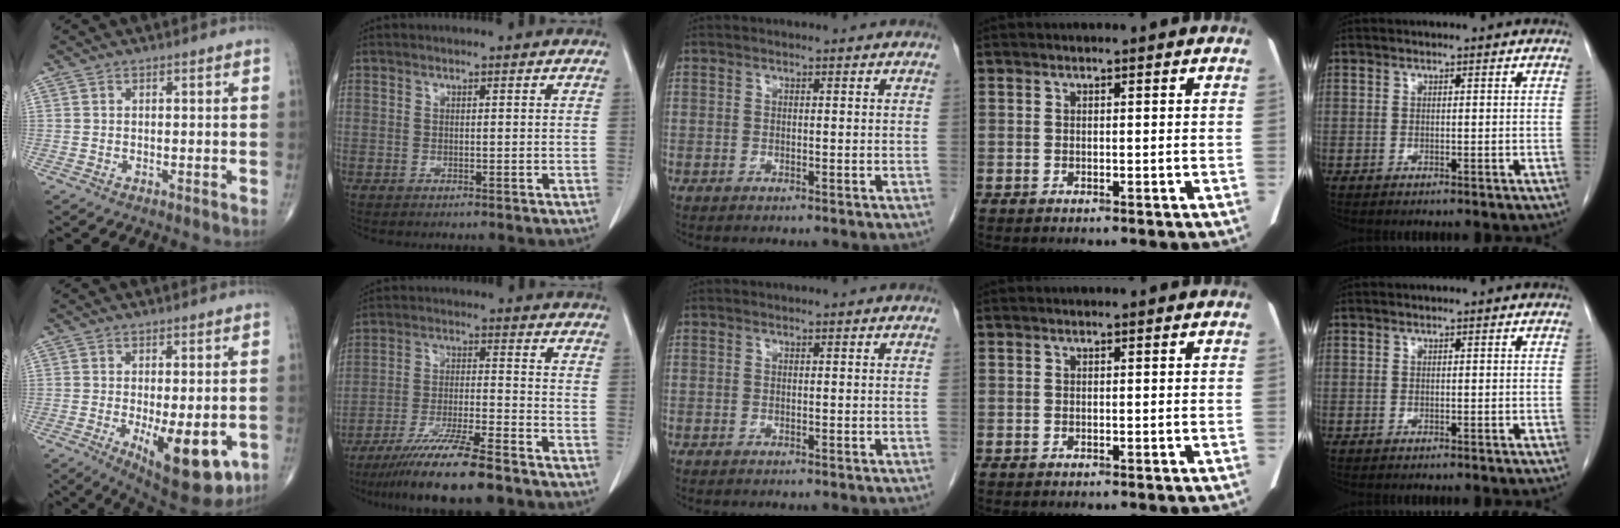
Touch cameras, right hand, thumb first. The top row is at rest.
{"thumb": {"total": 14.3, "force": [-4.4, 5.6, 12.4], "torque": [-0.160, -0.018, -0.048]}, "index": {"total": 12.9, "force": [-10.1, 0.5, 8.0], "torque": [-0.136, -0.034, -0.170]}}